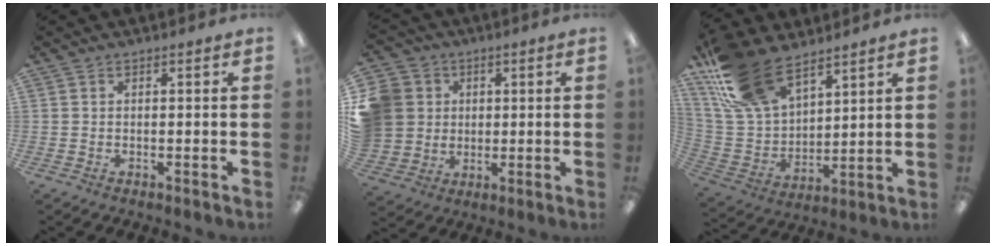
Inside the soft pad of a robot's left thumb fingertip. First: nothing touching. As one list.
[{"total": 11.8, "force": [2.8, 11.0, 3.2], "torque": [-0.091, -0.001, 0.058]}, {"total": 20.4, "force": [14.3, 10.2, 10.4], "torque": [-0.240, -0.059, 0.267]}]